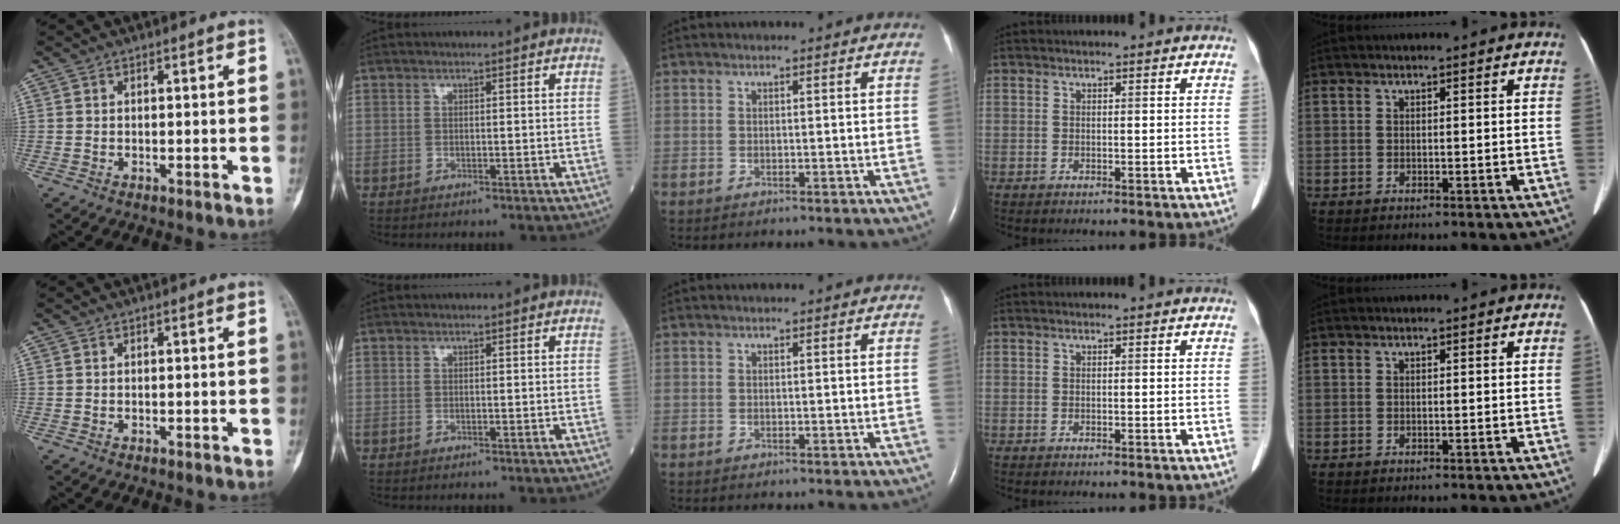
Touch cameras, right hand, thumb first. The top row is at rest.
{}